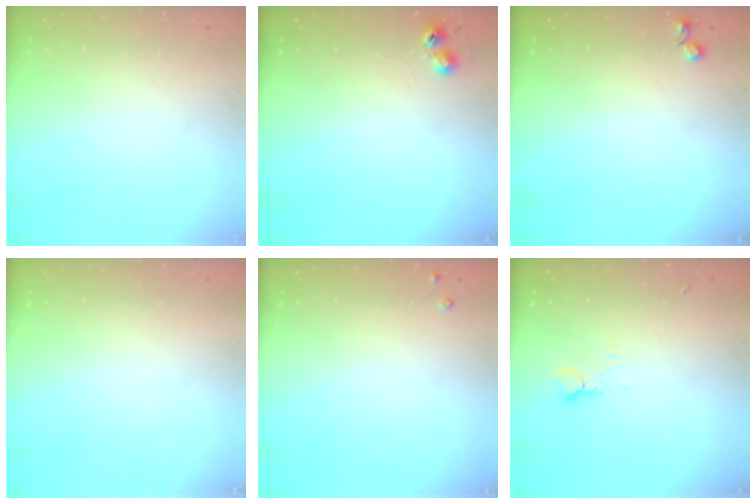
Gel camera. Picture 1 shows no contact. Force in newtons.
{"total": 4.4, "press": 4.4, "slide": 0.5}
{"total": 3.7, "press": 3.6, "slide": 0.6}
{"total": 0.0}
{"total": 2.7, "press": 2.7, "slide": 0.4}
{"total": 1.6, "press": 1.6, "slide": 0.2}